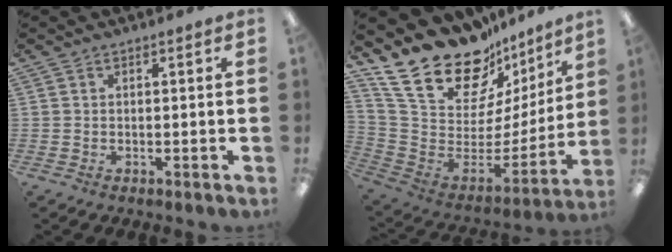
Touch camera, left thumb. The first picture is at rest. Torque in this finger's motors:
{"motor_torque": [0.69, 0.14, 0.85, -1.92, 0.08]}